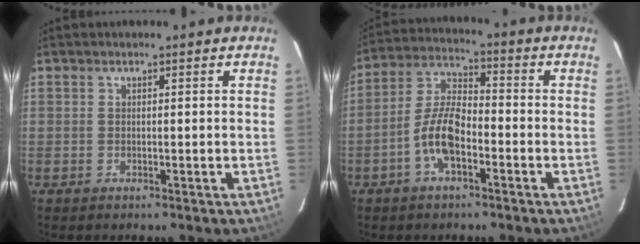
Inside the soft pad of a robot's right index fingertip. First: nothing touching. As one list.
[{"total": 8.7, "force": [-3.7, 3.6, 7.1], "torque": [-0.154, 0.013, -0.072]}]